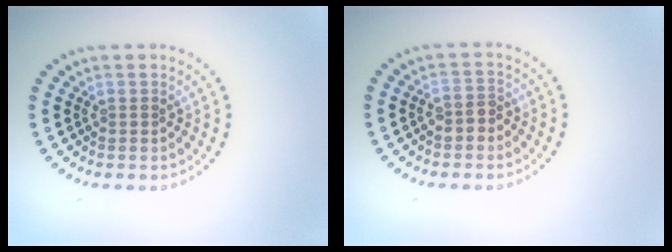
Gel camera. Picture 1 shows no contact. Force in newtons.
{"total": 1.6, "press": 1.5, "slide": 0.5}